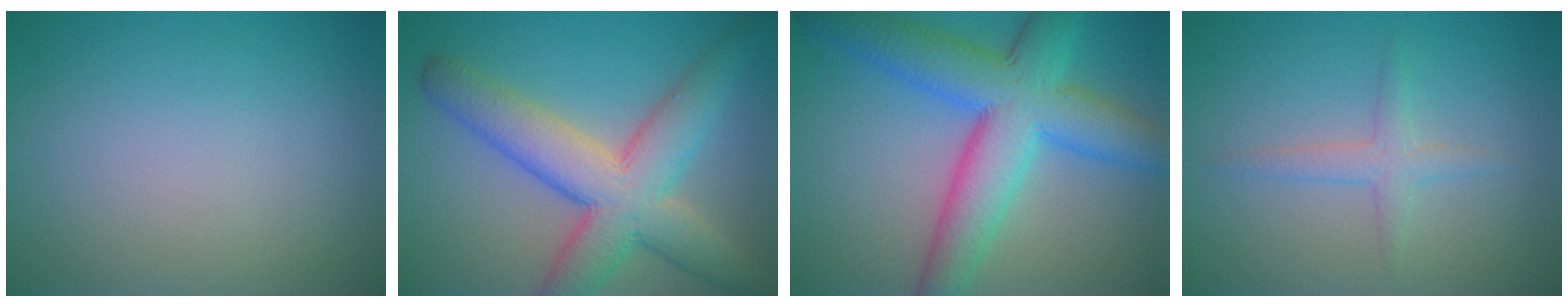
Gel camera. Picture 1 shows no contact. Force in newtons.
{"total": 8.9, "press": 8.9, "slide": 0.5}
{"total": 9.3, "press": 9.3, "slide": 0.3}
{"total": 1.7, "press": 1.7, "slide": 0.0}